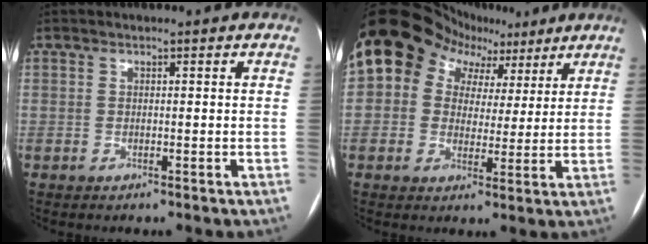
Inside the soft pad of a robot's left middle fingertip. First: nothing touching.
{"total": 12.3, "force": [6.1, 9.7, 4.4], "torque": [-0.056, 0.056, 0.096]}